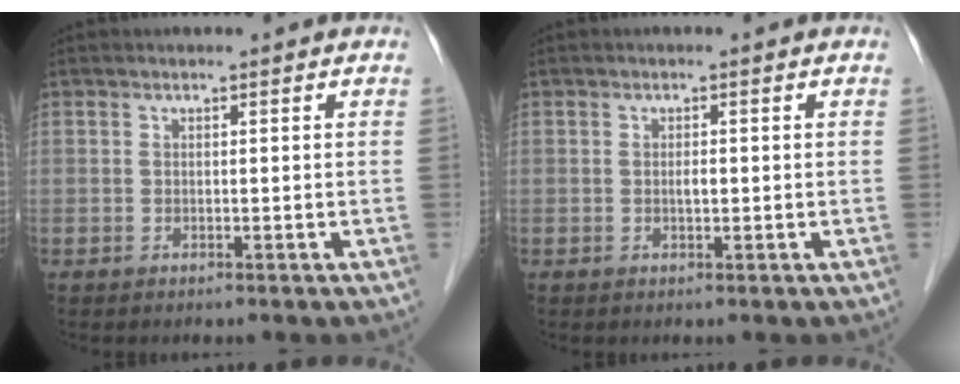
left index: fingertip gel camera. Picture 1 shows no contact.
{"total": 1.0, "force": [-0.1, 0.3, 1.0], "torque": [-0.018, 0.000, -0.001]}